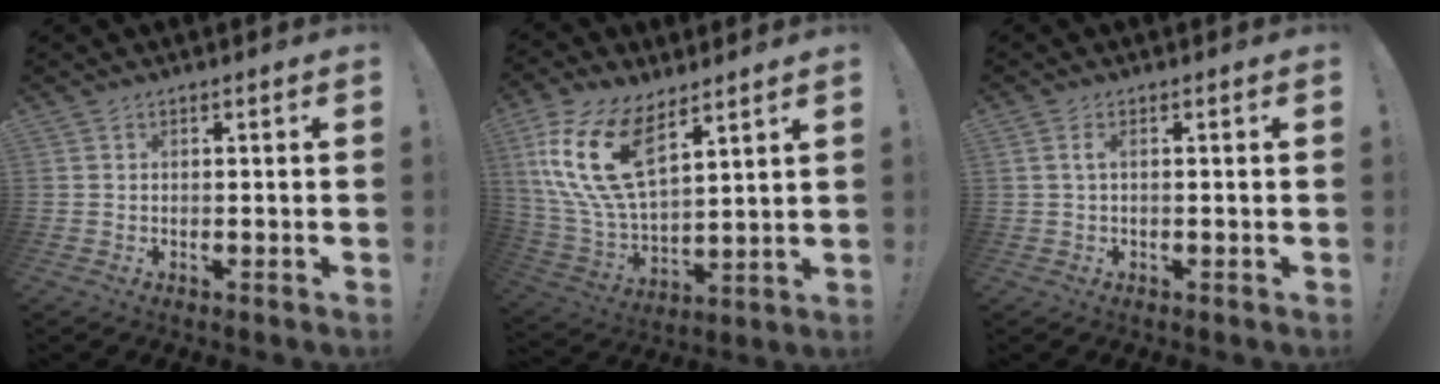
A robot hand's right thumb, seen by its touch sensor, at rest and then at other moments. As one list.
[{"total": 19.8, "force": [9.7, 10.0, 14.1], "torque": [-0.307, -0.042, 0.180]}, {"total": 1.9, "force": [0.1, 0.5, 1.8], "torque": [-0.041, 0.007, 0.004]}]